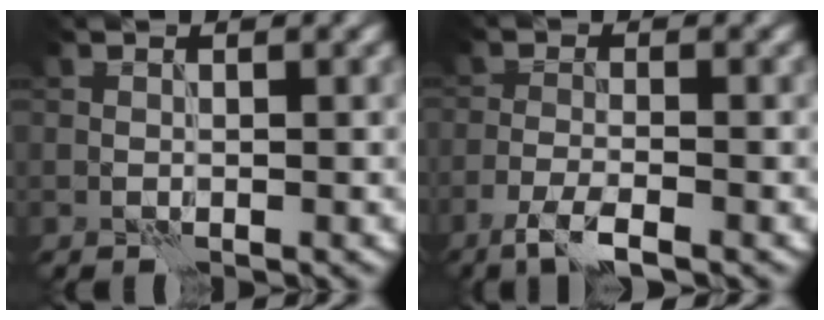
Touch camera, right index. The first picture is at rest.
{"total": 3.4, "force": [-2.4, 0.6, 2.4], "torque": [-0.051, -0.002, -0.051]}